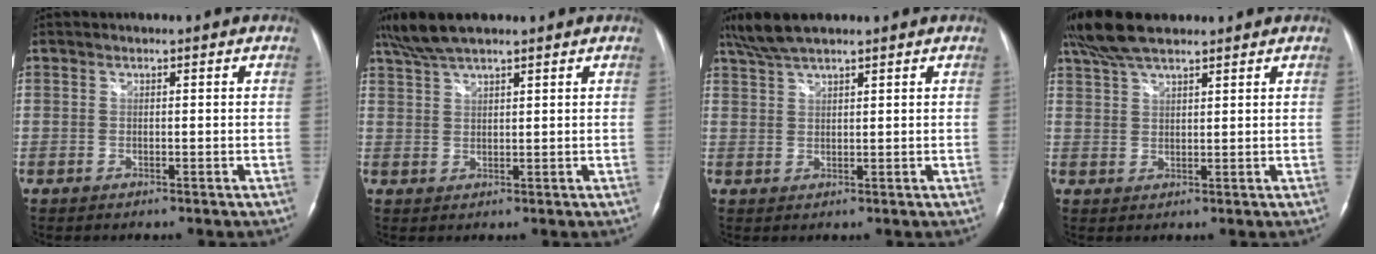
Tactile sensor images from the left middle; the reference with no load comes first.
{"total": 6.3, "force": [5.1, 0.9, 3.5], "torque": [-0.077, 0.024, 0.100]}
{"total": 5.3, "force": [4.4, 0.7, 2.9], "torque": [-0.067, 0.018, 0.088]}
{"total": 8.2, "force": [6.7, 1.9, 4.2], "torque": [-0.089, 0.028, 0.128]}